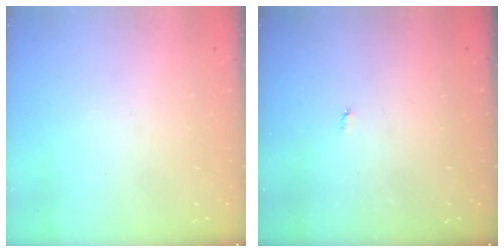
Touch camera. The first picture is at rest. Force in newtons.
{"total": 2.1, "press": 2.1, "slide": 0.4}